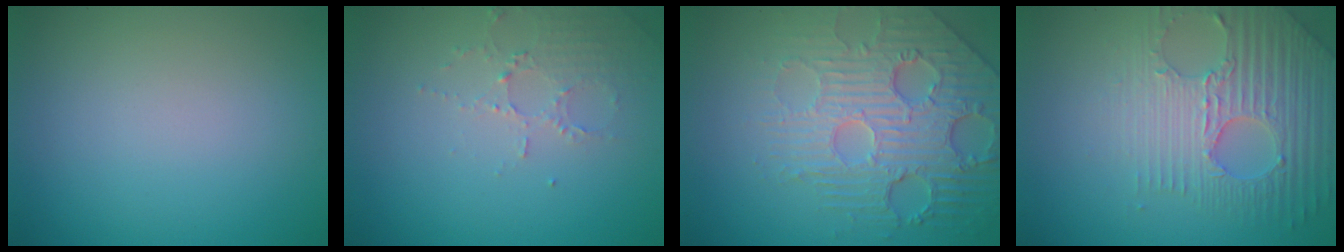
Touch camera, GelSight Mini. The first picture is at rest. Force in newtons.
{"total": 2.1, "press": 2.1, "slide": 0.4}
{"total": 6.9, "press": 5.3, "slide": 4.4}
{"total": 5.9, "press": 4.8, "slide": 3.4}